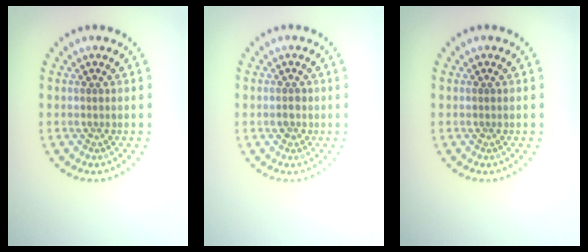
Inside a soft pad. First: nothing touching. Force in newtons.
{"total": 1.0, "press": 1.0, "slide": 0.1}
{"total": 0.0}